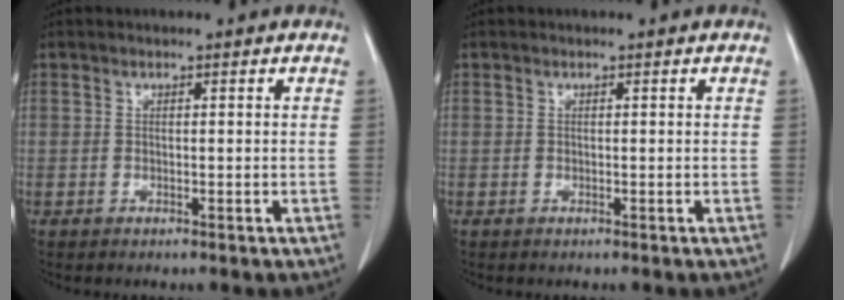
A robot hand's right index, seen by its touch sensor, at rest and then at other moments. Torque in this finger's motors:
{"motor_torque": [-0.07, 0.07, 0.00, 0.00]}